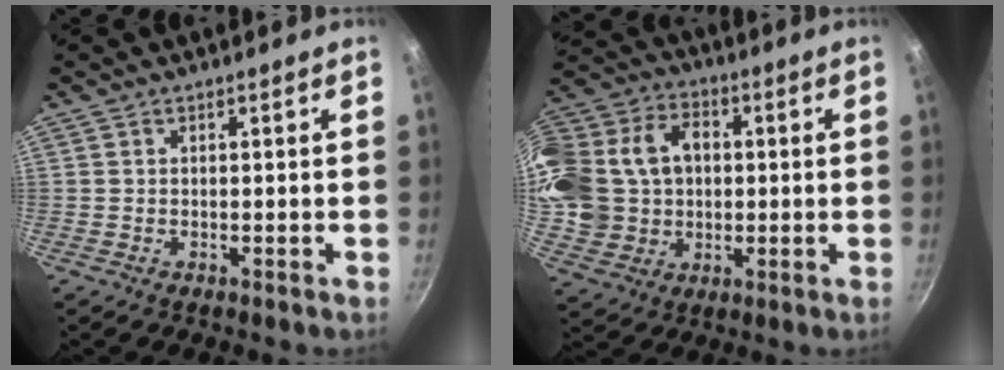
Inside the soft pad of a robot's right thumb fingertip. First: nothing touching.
{"total": 24.3, "force": [2.7, 19.5, 14.3], "torque": [-0.308, 0.042, 0.054]}